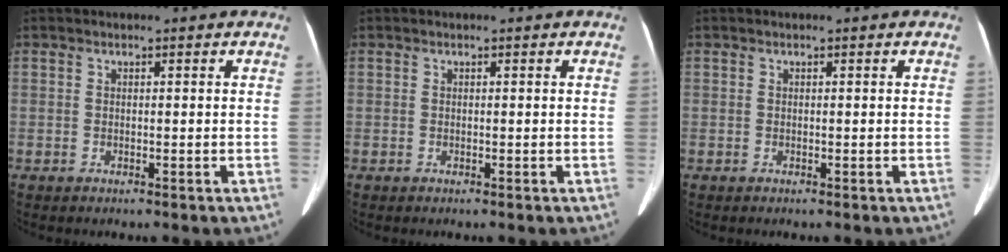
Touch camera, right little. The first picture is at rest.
{"total": 0.0}
{"total": 0.0}